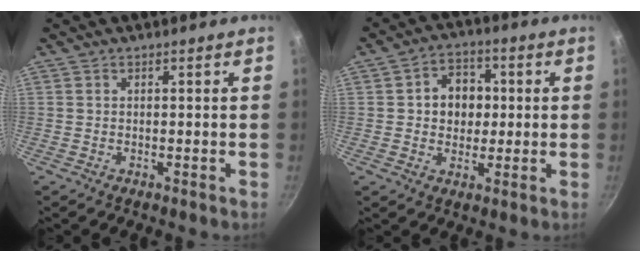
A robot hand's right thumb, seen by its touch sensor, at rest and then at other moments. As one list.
[{"total": 8.4, "force": [0.9, 6.9, 4.7], "torque": [-0.032, 0.006, 0.007]}]